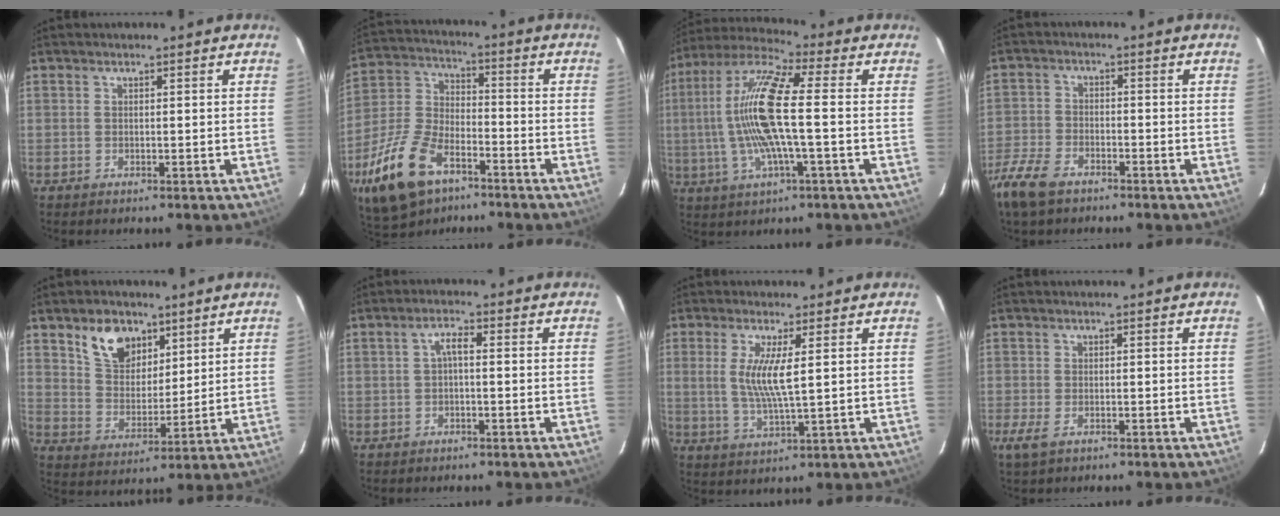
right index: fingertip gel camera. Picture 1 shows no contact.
{"total": 17.6, "force": [-10.0, 9.4, 11.0], "torque": [-0.252, -0.008, -0.183]}
{"total": 15.6, "force": [-0.5, 2.3, 15.4], "torque": [-0.299, 0.006, -0.017]}
{"total": 9.0, "force": [-6.4, 4.5, 4.5], "torque": [-0.123, -0.011, -0.134]}
{"total": 10.2, "force": [6.0, 6.6, 4.9], "torque": [-0.090, 0.016, 0.118]}
{"total": 2.3, "force": [-0.2, 0.8, 2.2], "torque": [-0.045, 0.009, -0.002]}
{"total": 7.0, "force": [1.4, 0.7, 6.8], "torque": [-0.143, -0.010, 0.028]}
{"total": 3.0, "force": [-1.6, 1.5, 2.0], "torque": [-0.044, -0.011, -0.028]}